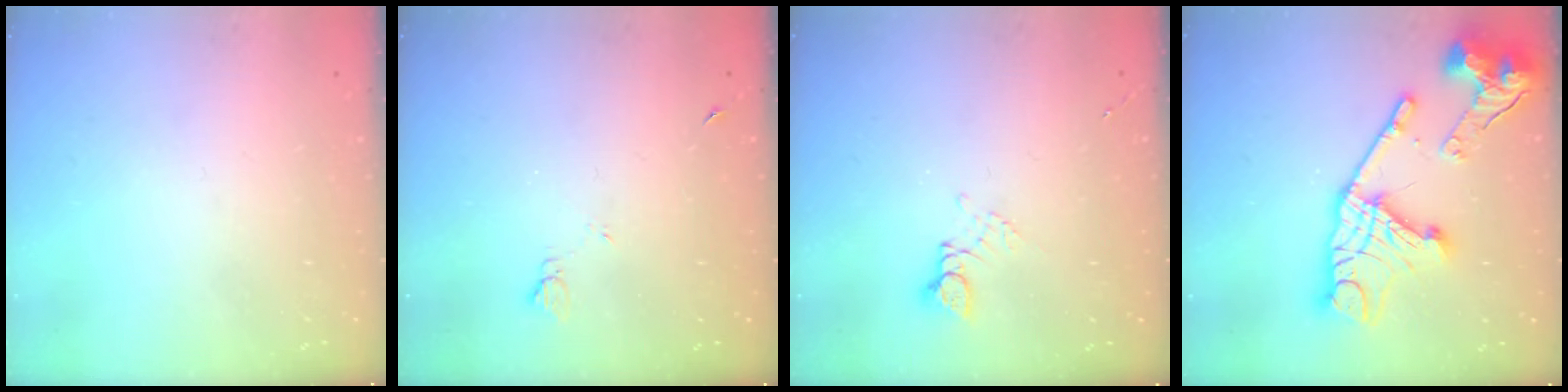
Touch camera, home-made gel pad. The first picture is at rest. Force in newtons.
{"total": 3.2, "press": 3.1, "slide": 0.5}
{"total": 3.2, "press": 3.2, "slide": 0.4}
{"total": 22.9, "press": 22.8, "slide": 2.1}